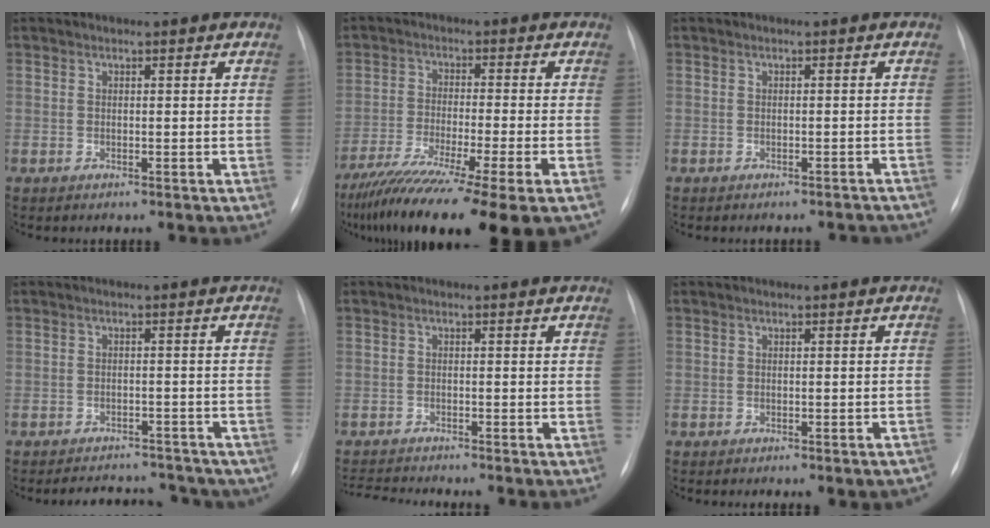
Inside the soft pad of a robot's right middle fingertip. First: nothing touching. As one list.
[{"total": 19.0, "force": [-13.3, 0.9, 13.5], "torque": [-0.205, -0.055, -0.214]}, {"total": 6.2, "force": [-5.4, 2.5, 1.6], "torque": [-0.013, 0.009, -0.051]}, {"total": 9.0, "force": [-8.2, 2.4, 3.1], "torque": [-0.038, 0.006, -0.088]}, {"total": 3.8, "force": [-3.7, -0.9, 0.6], "torque": [-0.017, -0.021, -0.061]}, {"total": 4.6, "force": [-3.7, 1.1, 2.6], "torque": [-0.022, 0.003, -0.040]}]